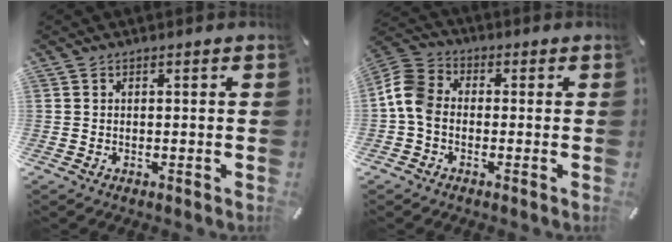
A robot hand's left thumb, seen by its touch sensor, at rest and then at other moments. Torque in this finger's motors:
{"motor_torque": [1.49, 1.68, 1.09, 0.15, 0.09]}